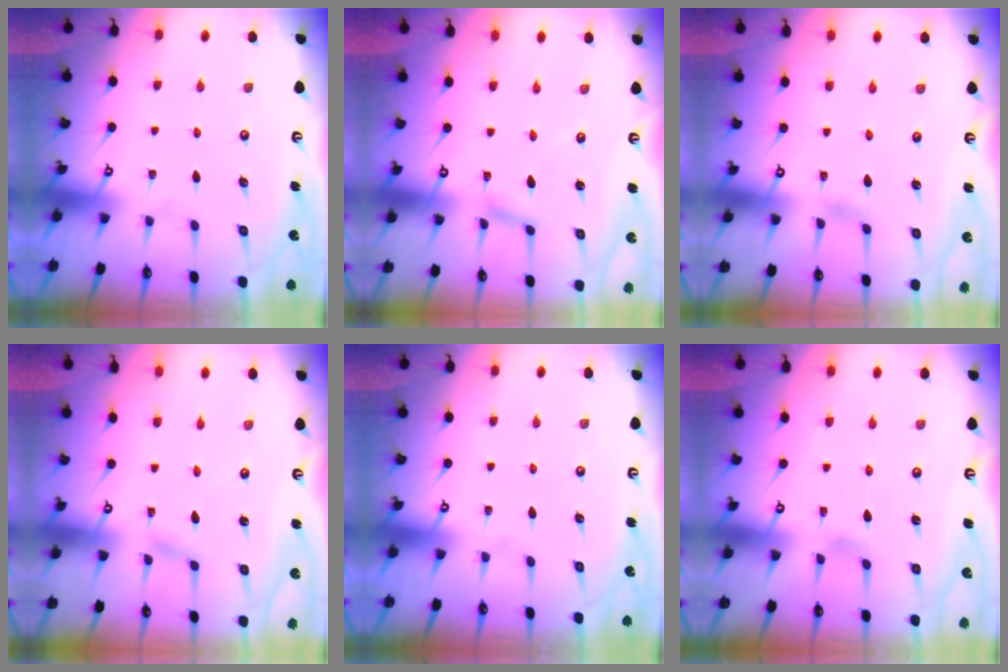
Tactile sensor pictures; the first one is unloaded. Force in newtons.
{"total": 2.2, "press": 2.2, "slide": 0.3}
{"total": 1.2, "press": 1.1, "slide": 0.2}
{"total": 1.5, "press": 1.5, "slide": 0.1}
{"total": 0.0}
{"total": 2.8, "press": 2.7, "slide": 0.5}